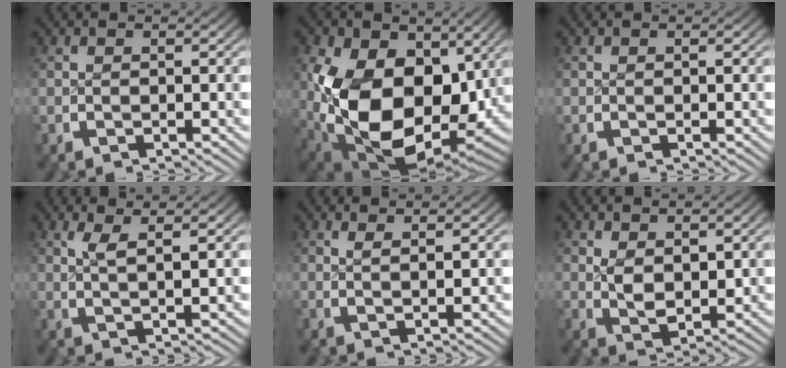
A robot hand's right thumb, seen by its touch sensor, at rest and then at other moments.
{"total": 21.1, "force": [-2.2, 14.2, 15.4], "torque": [-0.325, -0.107, 0.019]}
{"total": 0.0}
{"total": 3.2, "force": [1.9, 0.3, 2.6], "torque": [-0.050, 0.000, 0.043]}
{"total": 2.0, "force": [1.5, -0.1, 1.3], "torque": [-0.024, -0.002, 0.032]}
{"total": 3.2, "force": [0.8, 2.0, 2.4], "torque": [-0.053, -0.020, 0.028]}